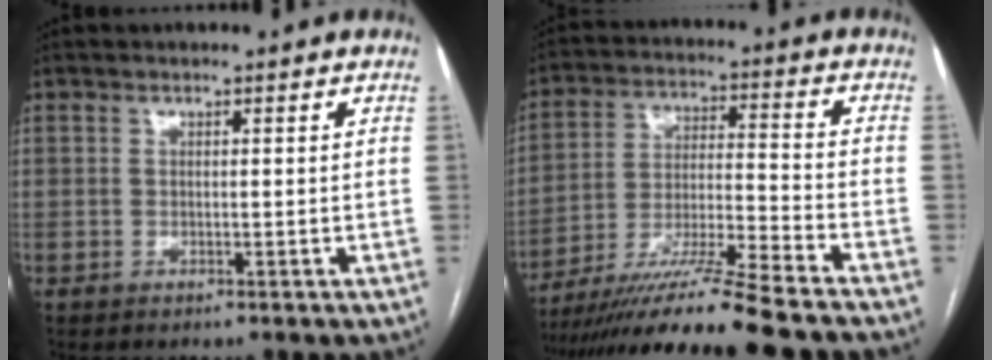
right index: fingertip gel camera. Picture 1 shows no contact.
{"total": 17.8, "force": [-14.8, -1.3, 9.8], "torque": [-0.182, -0.027, -0.257]}